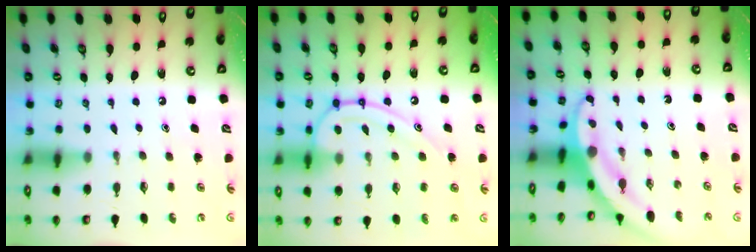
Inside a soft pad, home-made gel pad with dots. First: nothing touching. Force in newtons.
{"total": 14.2, "press": 14.1, "slide": 1.5}
{"total": 3.1, "press": 3.1, "slide": 0.3}